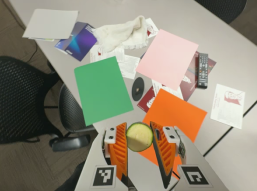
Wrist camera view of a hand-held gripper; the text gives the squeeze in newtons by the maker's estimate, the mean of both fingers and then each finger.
{"total": 12.5, "left": 13.0, "right": 11.9}